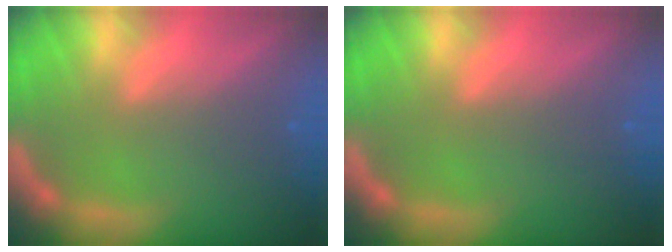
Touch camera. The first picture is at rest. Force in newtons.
{"total": 0.0}